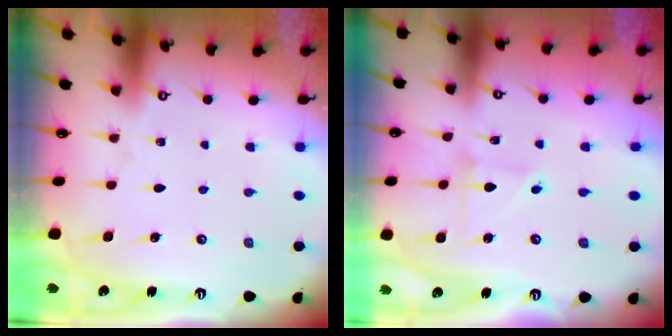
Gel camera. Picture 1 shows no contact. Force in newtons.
{"total": 2.4, "press": 2.4, "slide": 0.2}